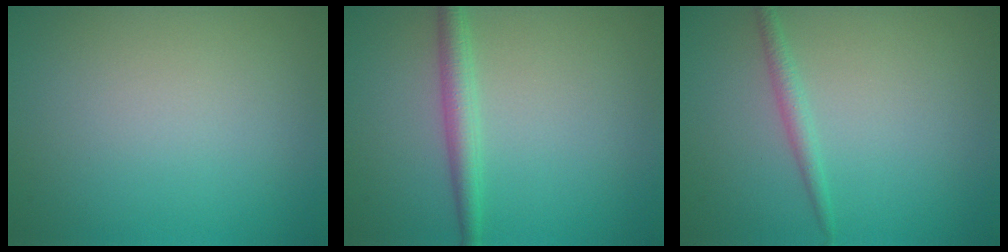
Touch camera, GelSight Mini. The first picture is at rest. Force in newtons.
{"total": 2.4, "press": 2.4, "slide": 0.1}
{"total": 1.4, "press": 1.4, "slide": 0.1}